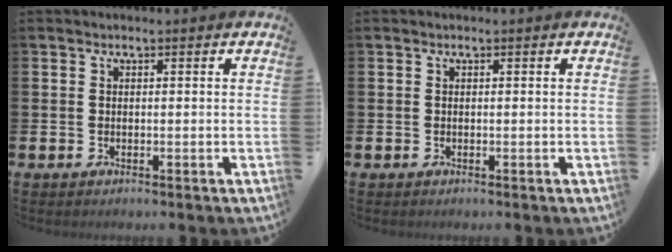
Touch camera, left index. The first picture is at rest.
{"total": 0.0}